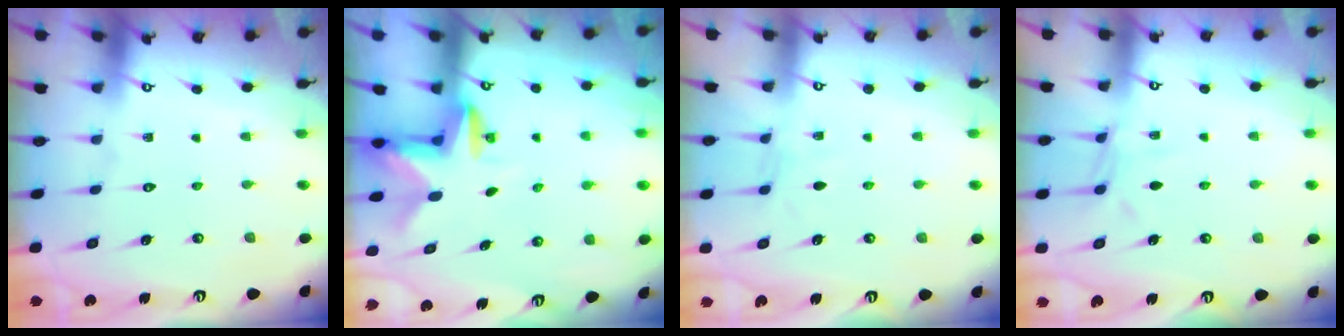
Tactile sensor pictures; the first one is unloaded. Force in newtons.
{"total": 2.7, "press": 2.6, "slide": 0.5}
{"total": 3.6, "press": 3.6, "slide": 0.4}
{"total": 6.1, "press": 6.1, "slide": 0.6}